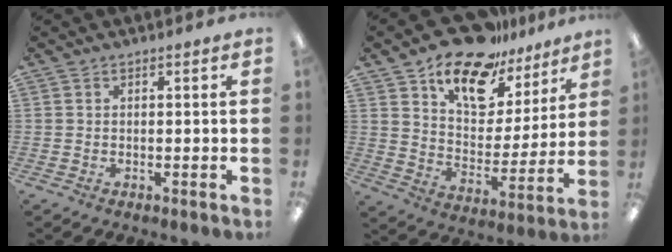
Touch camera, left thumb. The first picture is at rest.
{"total": 17.6, "force": [13.6, 8.6, 7.4], "torque": [-0.136, -0.089, 0.239]}